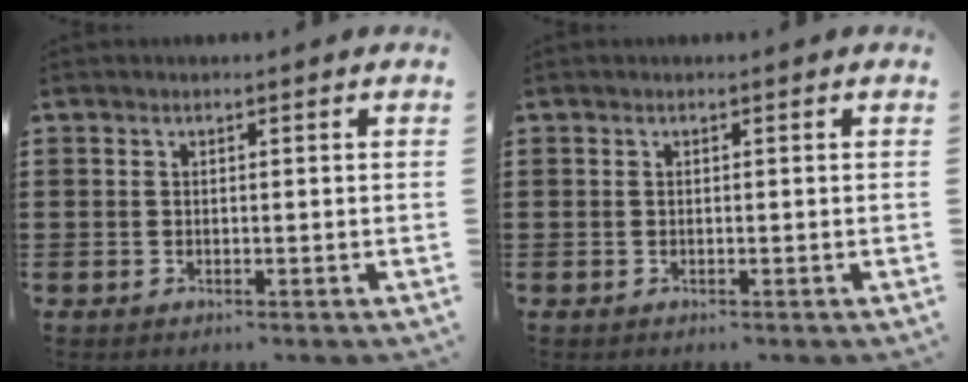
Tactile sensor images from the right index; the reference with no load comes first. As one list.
[{"total": 0.0}]